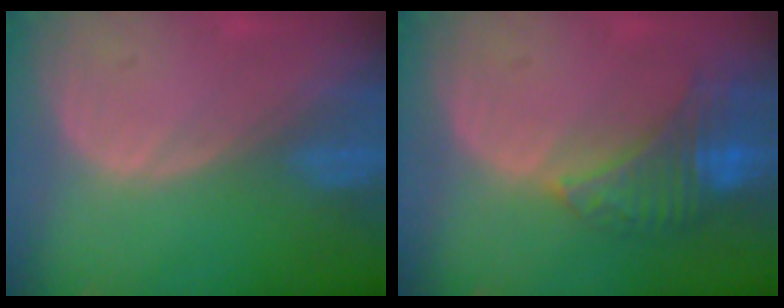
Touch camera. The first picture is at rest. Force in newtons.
{"total": 8.2, "press": 7.1, "slide": 4.0}